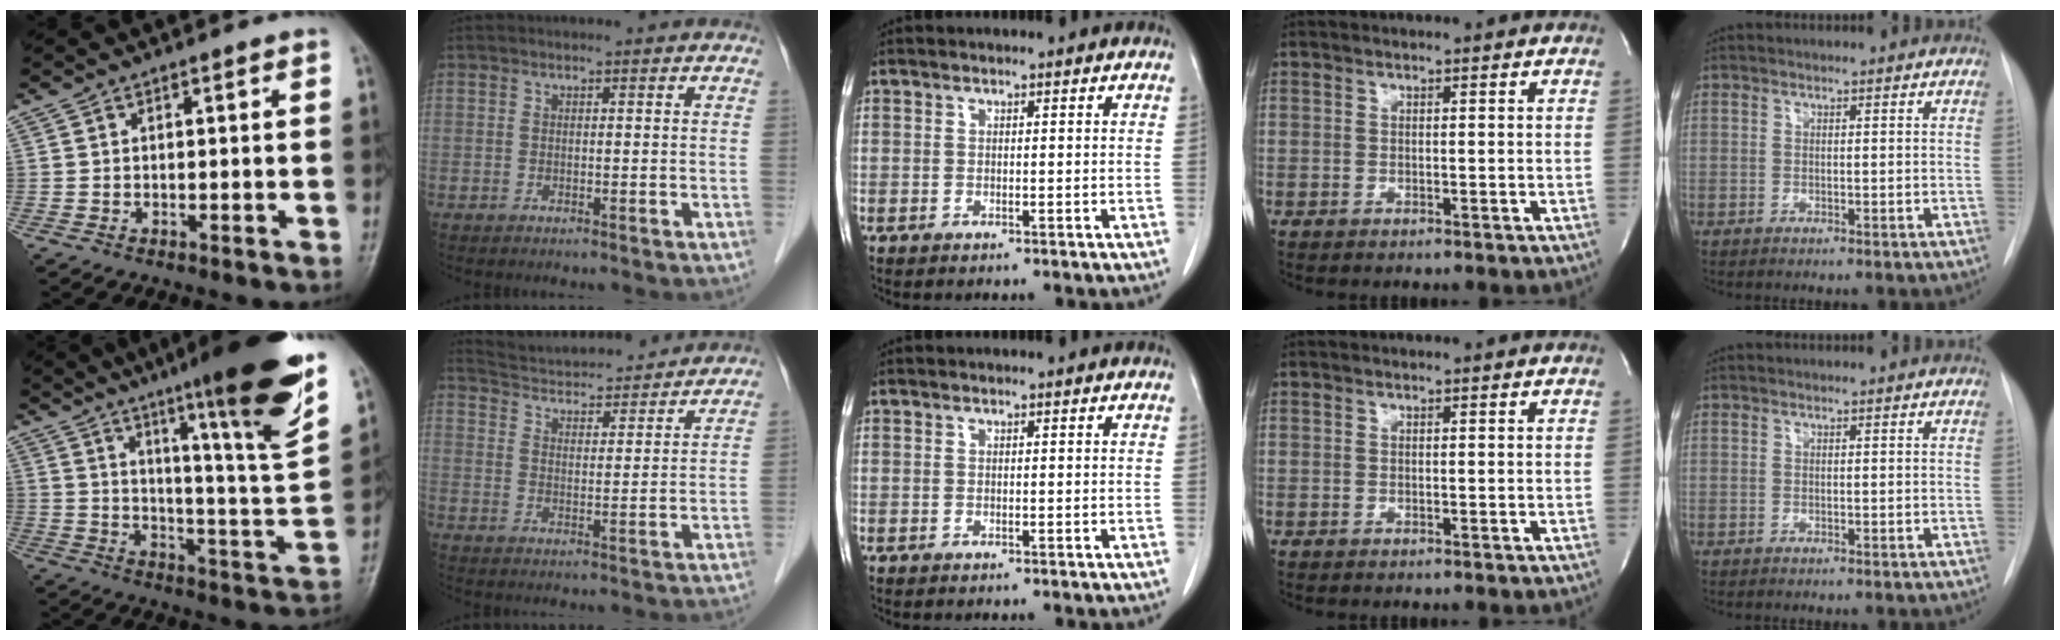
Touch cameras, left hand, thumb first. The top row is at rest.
{"thumb": {"total": 22.7, "force": [14.5, 1.2, 17.4], "torque": [-0.229, -0.069, 0.214]}, "index": {"total": 15.6, "force": [14.9, 2.3, 4.0], "torque": [-0.068, 0.021, 0.218]}}